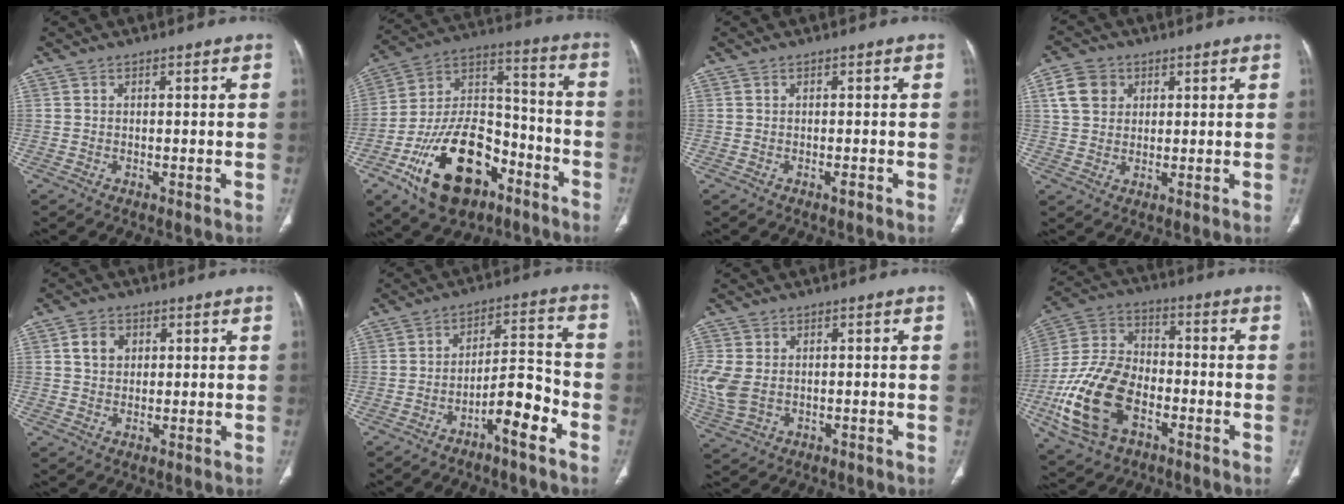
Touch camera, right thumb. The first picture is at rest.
{"total": 22.7, "force": [-11.5, 13.0, 14.7], "torque": [-0.227, 0.083, -0.190]}
{"total": 0.6, "force": [-0.3, 0.1, 0.5], "torque": [-0.010, 0.000, -0.005]}
{"total": 6.5, "force": [2.3, 5.3, 3.0], "torque": [-0.035, 0.001, 0.041]}
{"total": 4.3, "force": [1.3, 3.5, 2.1], "torque": [-0.018, 0.000, 0.021]}
{"total": 8.5, "force": [-4.8, 2.0, 6.7], "torque": [-0.103, 0.048, -0.076]}
{"total": 8.1, "force": [-0.4, 5.7, 5.8], "torque": [-0.153, 0.000, 0.004]}
{"total": 18.4, "force": [-6.5, 11.5, 12.8], "torque": [-0.253, 0.028, -0.120]}